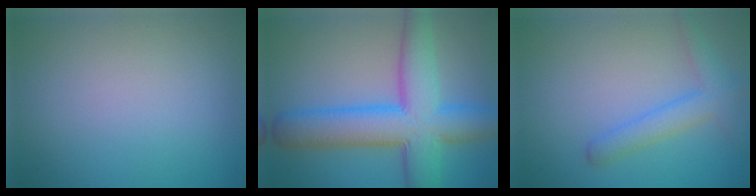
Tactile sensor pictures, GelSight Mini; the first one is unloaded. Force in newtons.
{"total": 9.6, "press": 9.6, "slide": 0.2}
{"total": 3.0, "press": 3.0, "slide": 0.2}